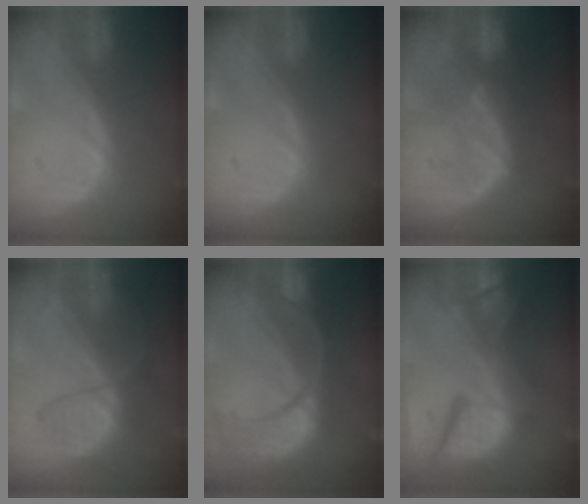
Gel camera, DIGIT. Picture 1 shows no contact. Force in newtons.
{"total": 0.0}
{"total": 10.1, "press": 8.6, "slide": 5.3}
{"total": 6.6, "press": 6.0, "slide": 2.7}
{"total": 12.8, "press": 10.4, "slide": 7.5}
{"total": 13.6, "press": 11.1, "slide": 7.9}